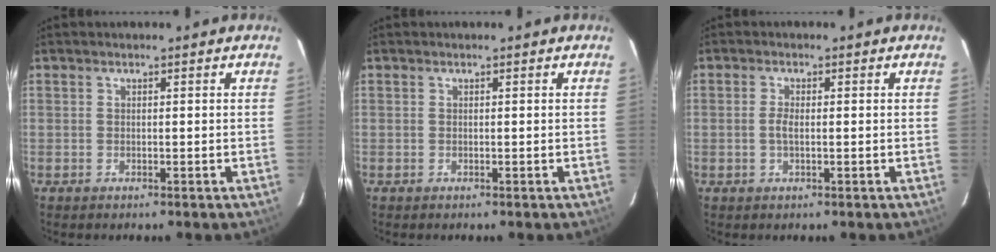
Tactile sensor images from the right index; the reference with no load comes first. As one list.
[{"total": 0.0}, {"total": 1.8, "force": [0.0, 0.4, 1.8], "torque": [-0.036, 0.000, -0.003]}]